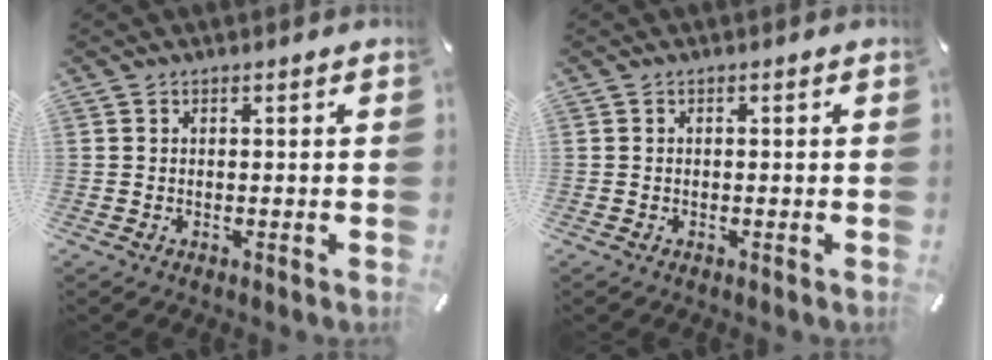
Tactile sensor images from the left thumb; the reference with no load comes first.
{"total": 0.0}